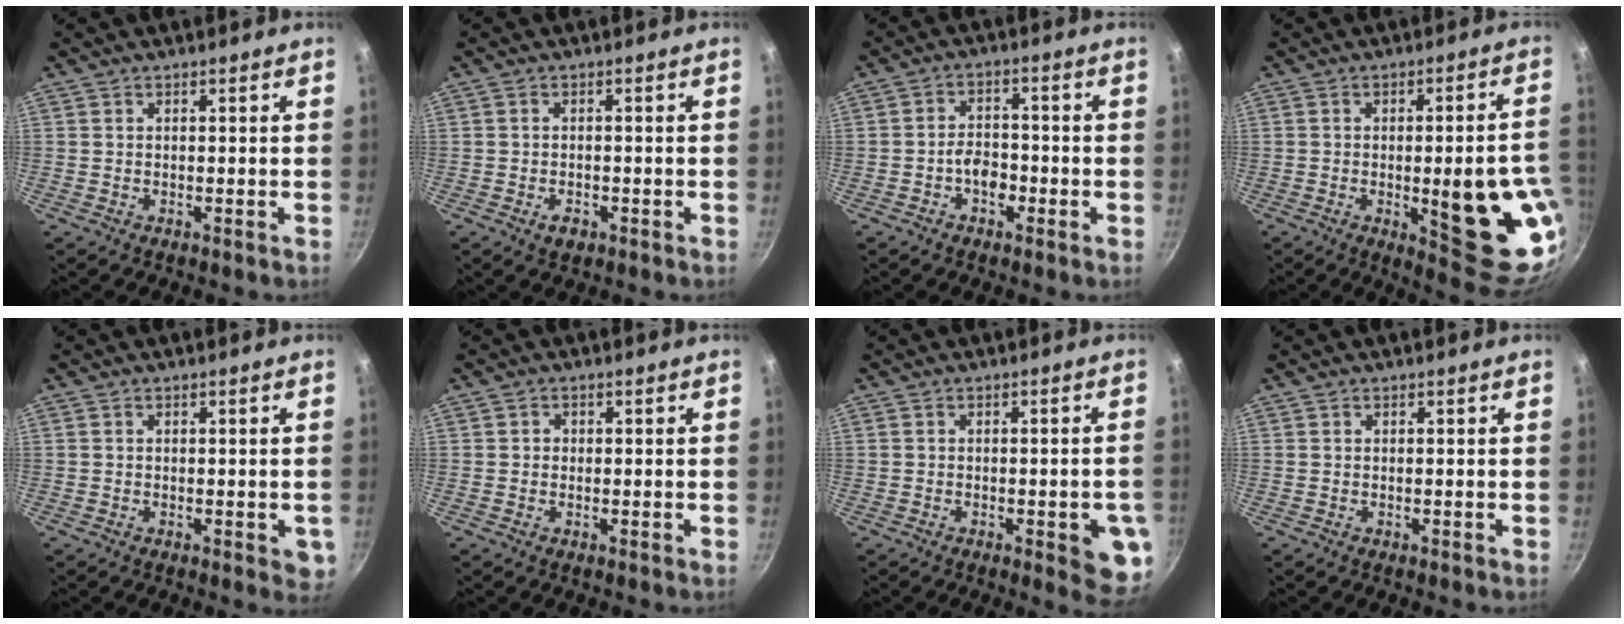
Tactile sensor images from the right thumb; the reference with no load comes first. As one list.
[{"total": 2.5, "force": [-1.2, 1.5, 1.6], "torque": [-0.025, 0.004, -0.020]}, {"total": 3.6, "force": [-1.2, 2.5, 2.3], "torque": [-0.020, 0.014, -0.020]}, {"total": 20.9, "force": [-4.0, 6.8, 19.4], "torque": [-0.199, 0.001, -0.038]}, {"total": 3.5, "force": [-0.6, 1.8, 3.0], "torque": [-0.021, -0.001, -0.006]}, {"total": 1.1, "force": [0.0, 1.1, 0.3], "torque": [-0.001, 0.002, -0.001]}, {"total": 8.4, "force": [-2.5, 2.7, 7.6], "torque": [-0.062, 0.005, -0.027]}, {"total": 0.0}]